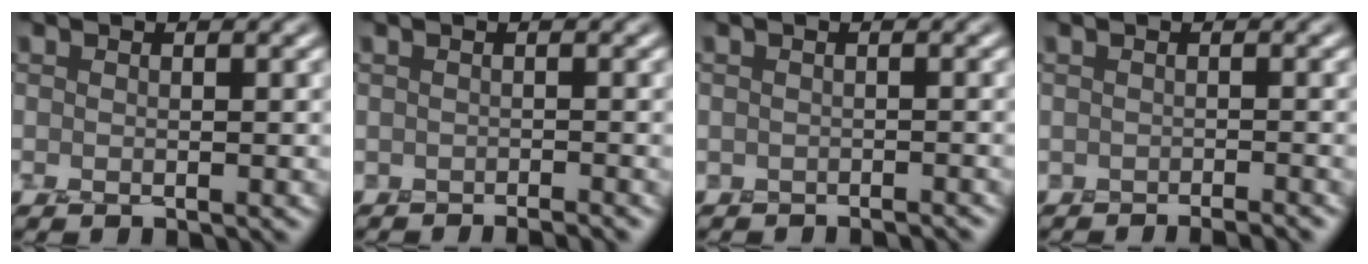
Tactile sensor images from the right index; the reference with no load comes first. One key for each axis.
{"total": 1.0, "fx": -0.9, "fy": -0.2, "fz": -0.1, "tx": 0.019, "ty": 0.004, "tz": -0.012}
{"total": 1.2, "fx": -1.1, "fy": -0.1, "fz": -0.6, "tx": 0.021, "ty": 0.006, "tz": -0.009}
{"total": 1.2, "fx": -1.2, "fy": -0.1, "fz": 0.2, "tx": 0.018, "ty": 0.008, "tz": -0.015}